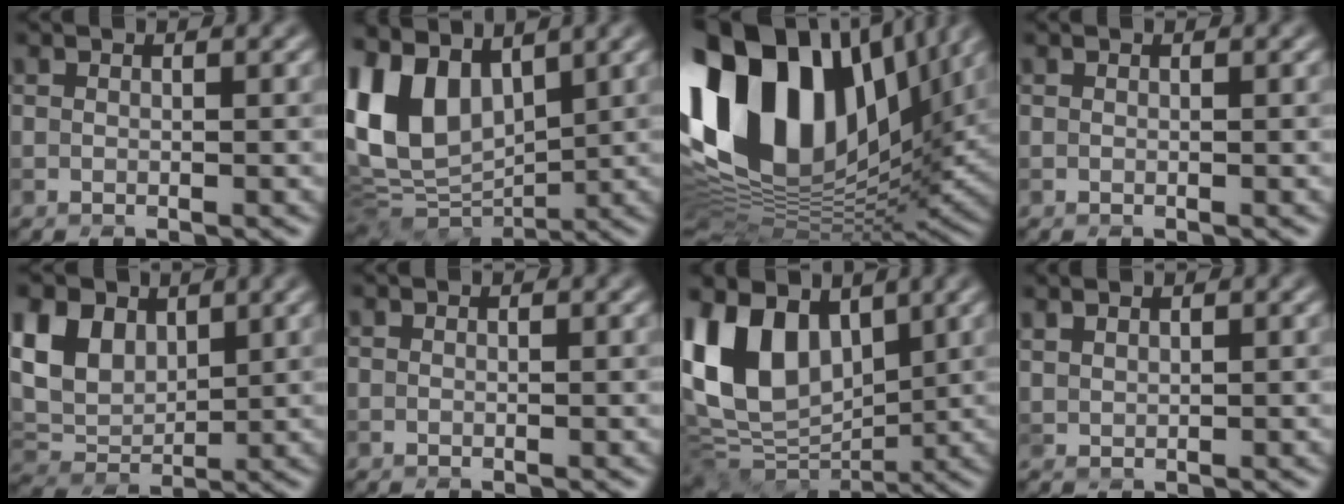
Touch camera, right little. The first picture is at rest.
{"total": 8.9, "force": [3.8, 5.5, 5.9], "torque": [-0.141, 0.001, 0.072]}
{"total": 19.9, "force": [6.5, 10.9, 15.3], "torque": [-0.311, 0.009, 0.123]}
{"total": 0.0}
{"total": 7.2, "force": [3.4, 4.8, 4.1], "torque": [-0.124, 0.022, 0.058]}
{"total": 0.0}
{"total": 10.6, "force": [3.4, 7.2, 7.1], "torque": [-0.155, 0.005, 0.056]}
{"total": 1.2, "force": [1.1, 0.1, 0.2], "torque": [-0.009, 0.007, 0.026]}